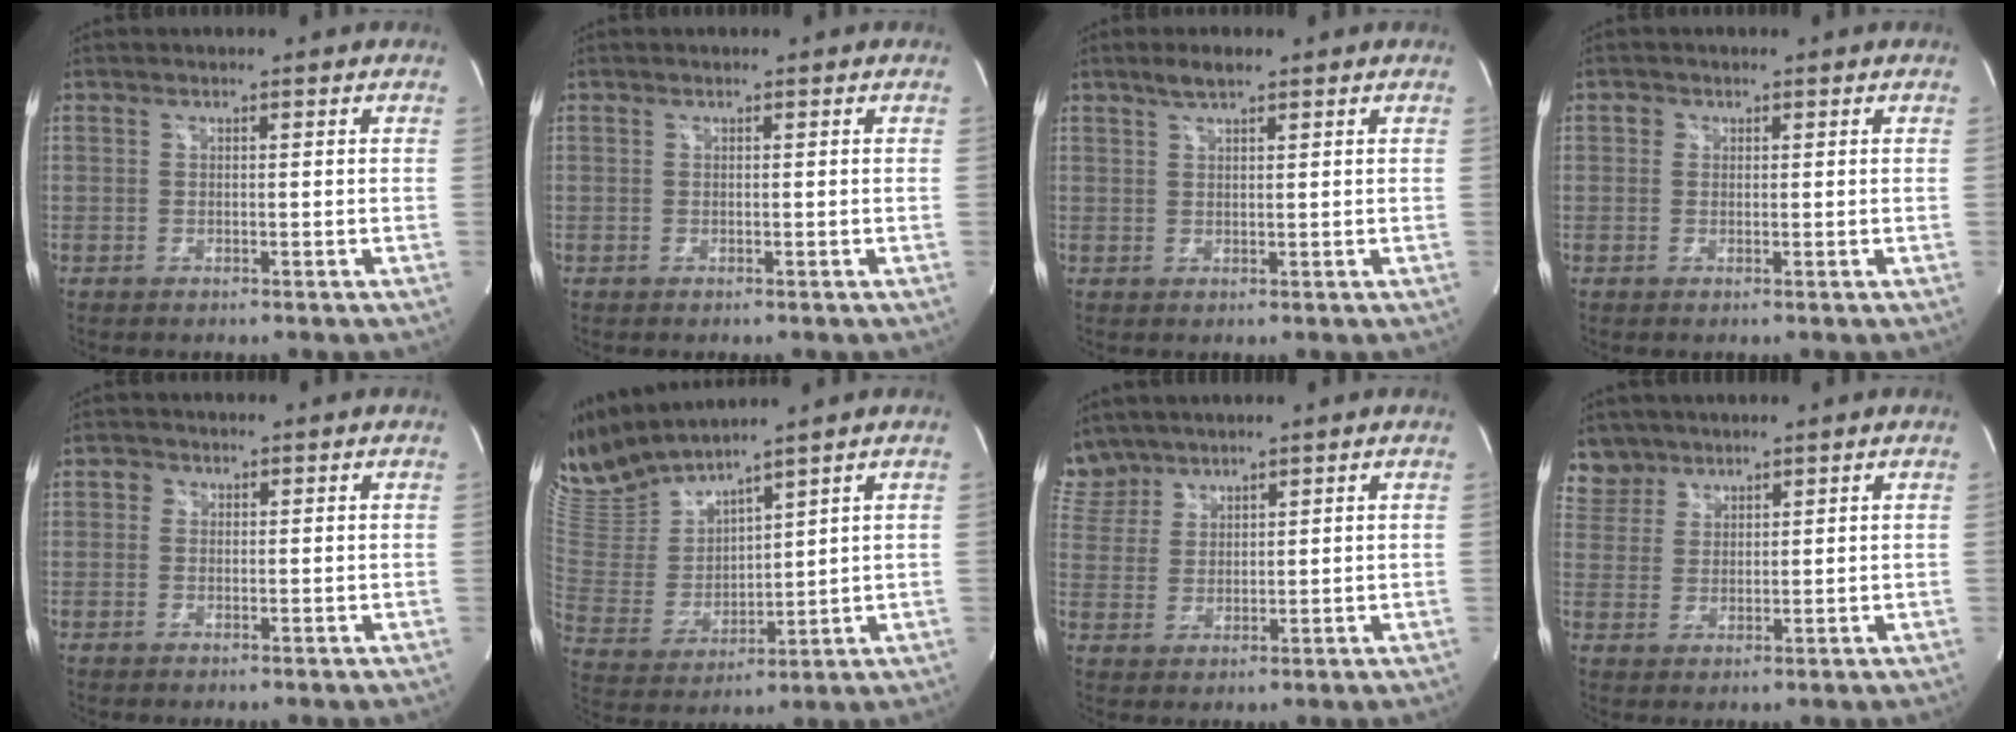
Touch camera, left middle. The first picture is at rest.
{"total": 0.0}
{"total": 2.7, "force": [2.1, 0.5, 1.7], "torque": [-0.040, 0.007, 0.041]}
{"total": 1.0, "force": [0.4, 0.9, 0.3], "torque": [0.001, 0.002, 0.005]}
{"total": 1.3, "force": [0.4, 1.2, 0.4], "torque": [-0.001, 0.003, 0.005]}
{"total": 11.6, "force": [10.9, 0.6, 3.8], "torque": [-0.096, -0.002, 0.236]}
{"total": 6.0, "force": [5.4, 2.5, -0.2], "torque": [0.002, 0.012, 0.120]}
{"total": 4.8, "force": [4.0, 2.6, -0.5], "torque": [0.017, 0.004, 0.081]}